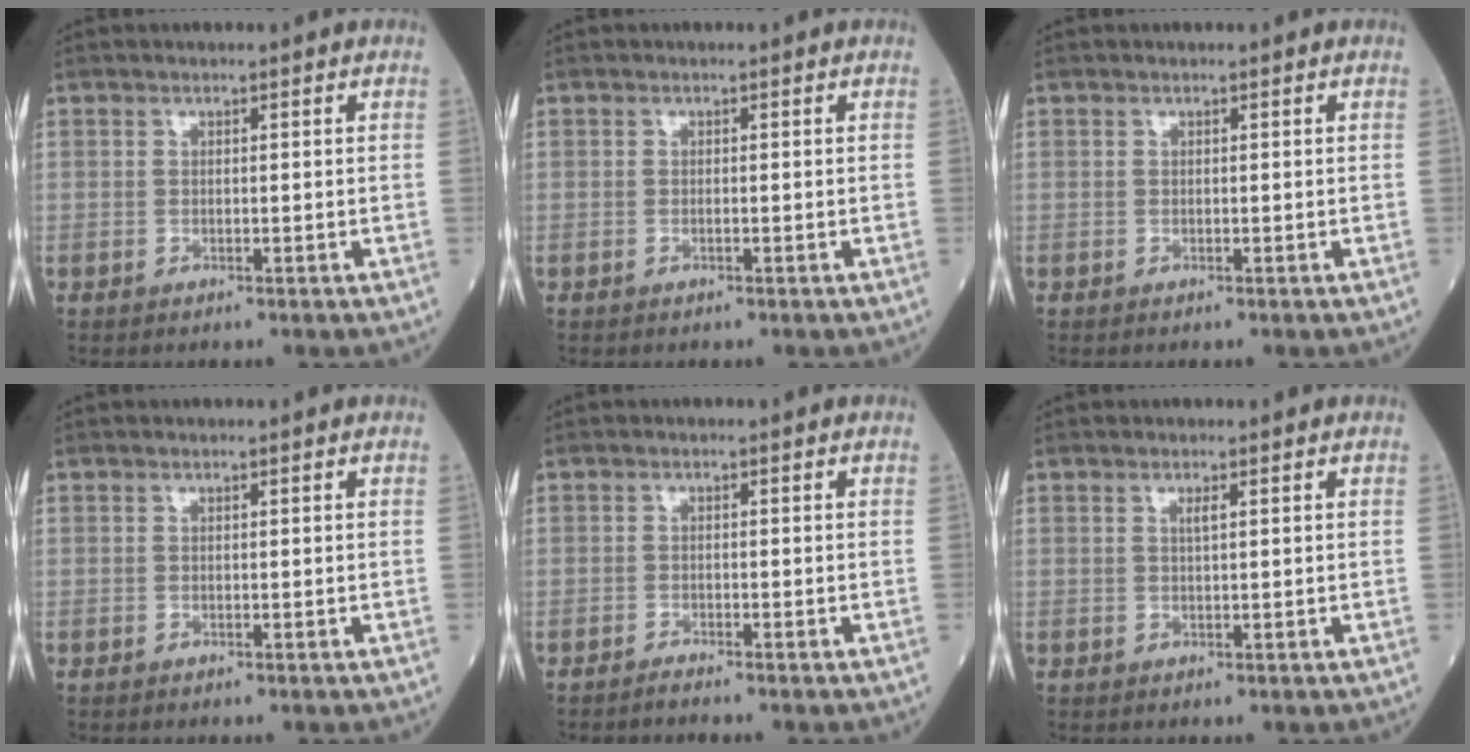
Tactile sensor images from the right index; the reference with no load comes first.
{"total": 0.0}
{"total": 0.0}
{"total": 0.0}
{"total": 1.4, "force": [-1.3, -0.4, 0.3], "torque": [-0.004, 0.000, -0.024]}
{"total": 0.9, "force": [0.4, 0.0, 0.8], "torque": [-0.021, -0.001, 0.007]}